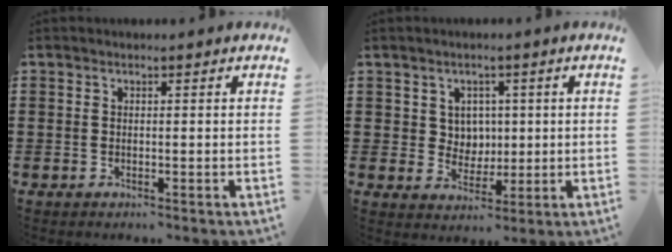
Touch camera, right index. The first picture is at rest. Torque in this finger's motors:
{"motor_torque": [0.17, 0.26, 0.07, 0.00]}